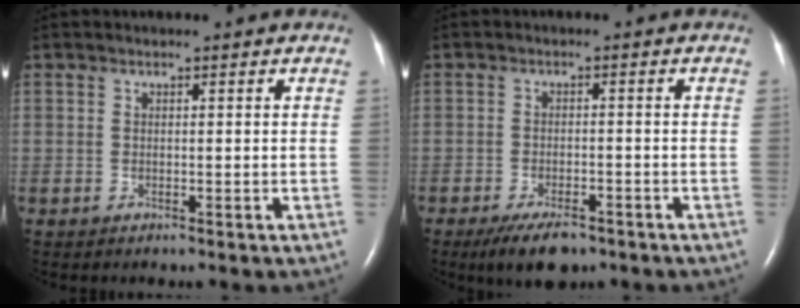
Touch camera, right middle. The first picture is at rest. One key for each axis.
{"total": 5.9, "fx": -4.2, "fy": 2.2, "fz": 3.5, "tx": -0.064, "ty": -0.006, "tz": -0.067}